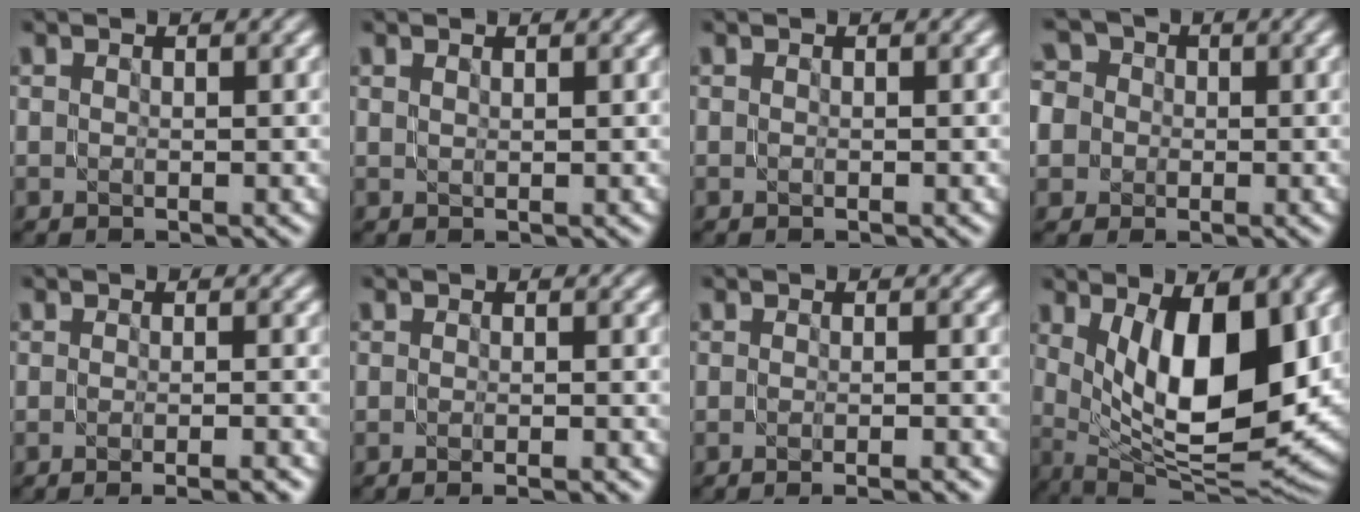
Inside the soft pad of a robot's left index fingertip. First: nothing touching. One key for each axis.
{"total": 0.6, "fx": 0.5, "fy": 0.1, "fz": 0.3, "tx": -0.004, "ty": -0.002, "tz": 0.010}
{"total": 0.0}
{"total": 7.7, "fx": 0.5, "fy": 7.0, "fz": 3.1, "tx": -0.058, "ty": 0.037, "tz": -0.026}
{"total": 3.7, "fx": -2.2, "fy": 1.0, "fz": 2.8, "tx": -0.020, "ty": 0.002, "tz": -0.023}
{"total": 2.3, "fx": -1.3, "fy": 0.7, "fz": 1.8, "tx": -0.006, "ty": -0.002, "tz": -0.020}
{"total": 3.1, "fx": -1.8, "fy": 0.8, "fz": 2.3, "tx": -0.014, "ty": 0.001, "tz": -0.023}
{"total": 12.8, "fx": 2.6, "fy": 5.1, "fz": 11.4, "tx": -0.168, "ty": -0.018, "tz": 0.044}